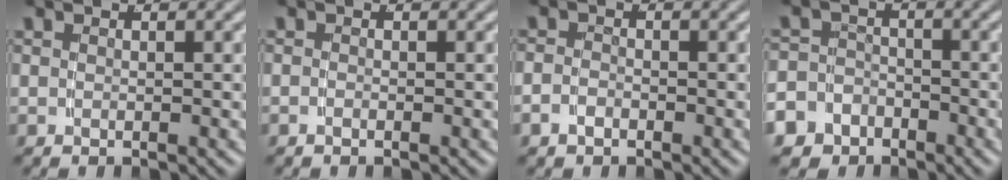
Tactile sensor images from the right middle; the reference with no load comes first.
{"total": 0.7, "force": [-0.6, -0.4, 0.1], "torque": [-0.003, -0.004, -0.010]}
{"total": 1.4, "force": [-1.2, 0.6, 0.4], "torque": [-0.013, -0.010, -0.017]}
{"total": 7.7, "force": [-4.3, 6.1, 1.6], "torque": [-0.035, -0.025, -0.079]}